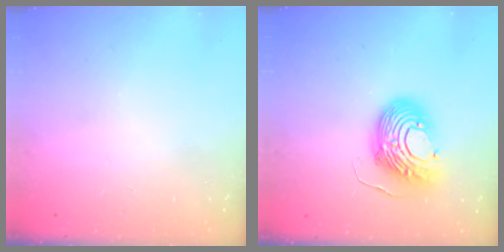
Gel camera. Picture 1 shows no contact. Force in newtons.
{"total": 14.0, "press": 14.0, "slide": 1.1}